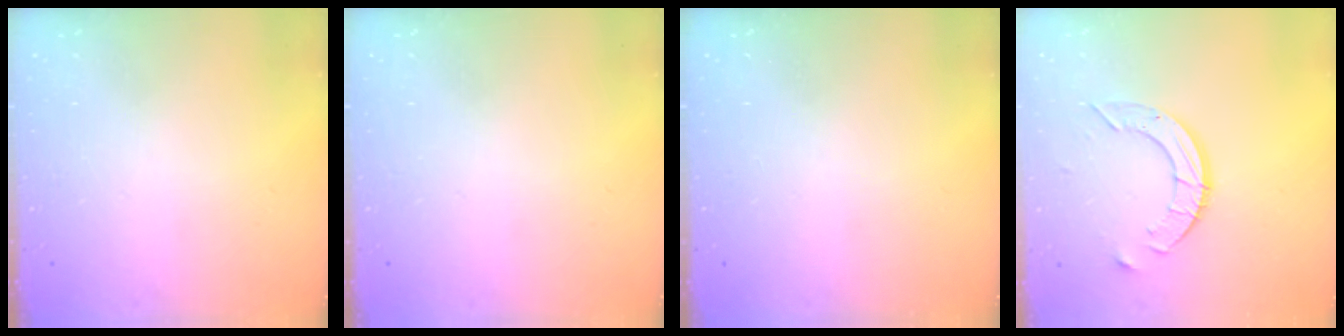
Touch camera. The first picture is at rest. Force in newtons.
{"total": 0.0}
{"total": 0.0}
{"total": 9.0, "press": 9.0, "slide": 0.7}